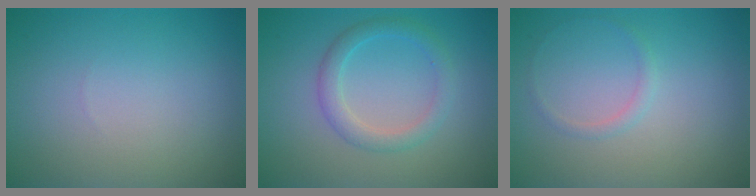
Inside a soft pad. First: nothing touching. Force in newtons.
{"total": 2.4, "press": 2.4, "slide": 0.2}
{"total": 0.8, "press": 0.8, "slide": 0.0}